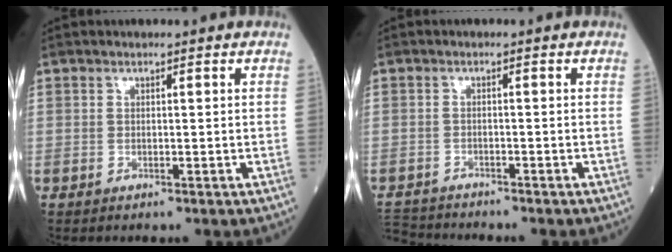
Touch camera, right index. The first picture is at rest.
{"total": 4.7, "force": [-4.6, 0.5, -0.1], "torque": [0.003, -0.012, -0.087]}